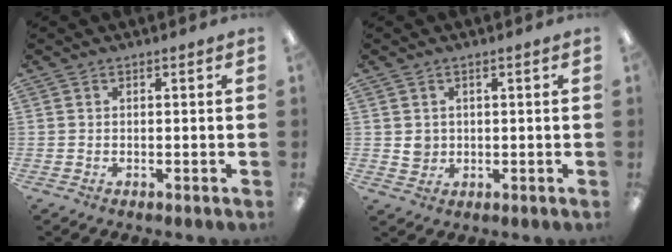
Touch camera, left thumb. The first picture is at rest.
{"total": 2.6, "force": [0.8, 2.4, 0.7], "torque": [-0.009, 0.001, 0.012]}